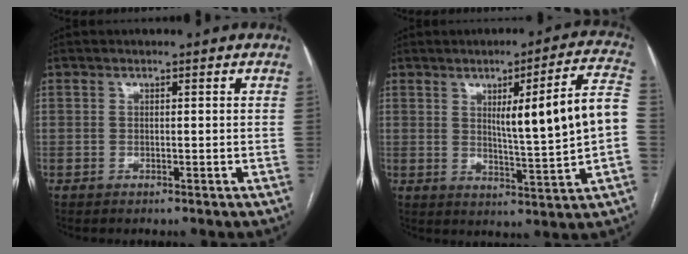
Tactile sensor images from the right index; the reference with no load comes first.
{"total": 12.6, "force": [1.2, -0.4, 12.5], "torque": [-0.179, 0.007, 0.022]}